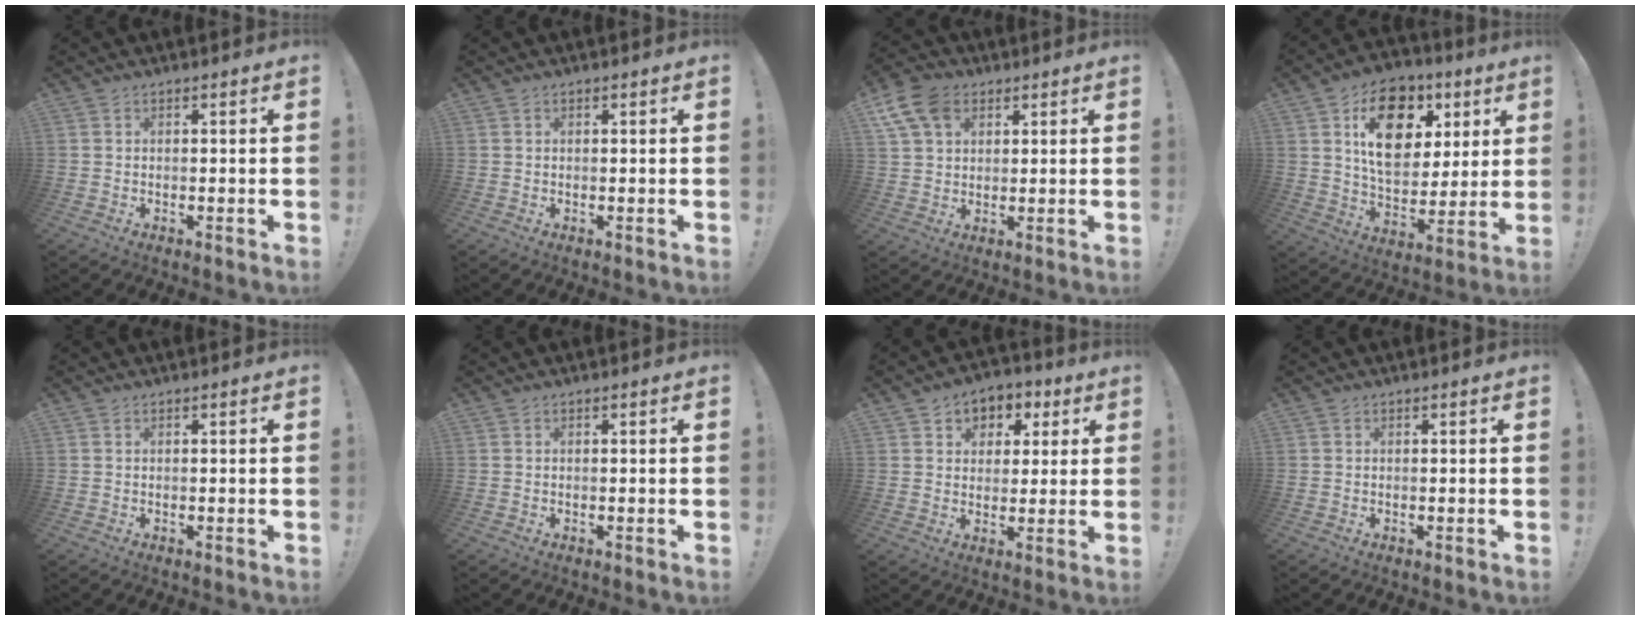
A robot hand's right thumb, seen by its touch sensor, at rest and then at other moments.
{"total": 0.0}
{"total": 11.2, "force": [5.2, 7.7, 6.2], "torque": [-0.114, -0.013, 0.106]}
{"total": 18.1, "force": [6.9, 12.8, 10.8], "torque": [-0.148, -0.014, 0.128]}
{"total": 0.0}
{"total": 0.0}
{"total": 6.2, "force": [1.2, 5.8, 1.6], "torque": [-0.010, -0.006, 0.025]}
{"total": 0.0}